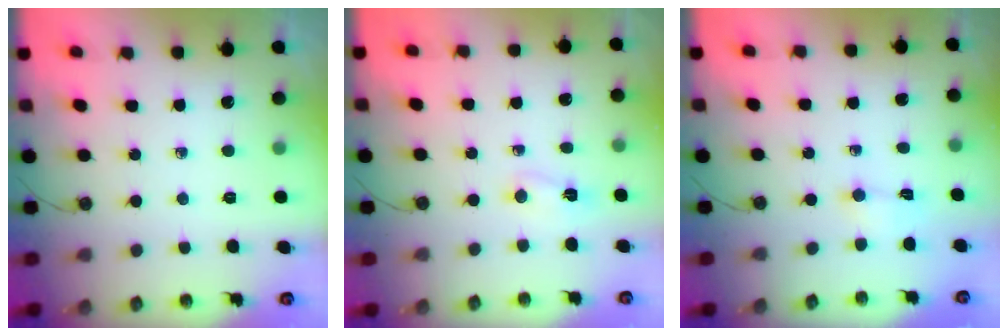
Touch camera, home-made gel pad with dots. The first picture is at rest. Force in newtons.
{"total": 2.4, "press": 2.3, "slide": 0.7}
{"total": 1.5, "press": 1.3, "slide": 0.8}